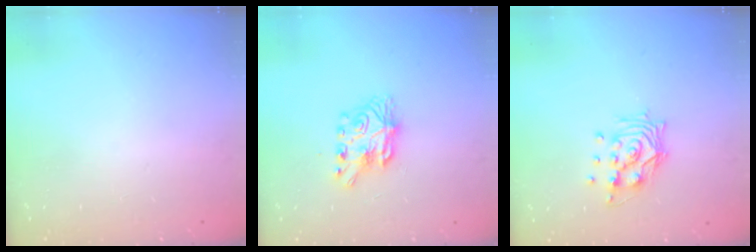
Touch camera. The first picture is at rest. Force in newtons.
{"total": 7.9, "press": 7.8, "slide": 0.6}
{"total": 11.0, "press": 10.9, "slide": 1.6}